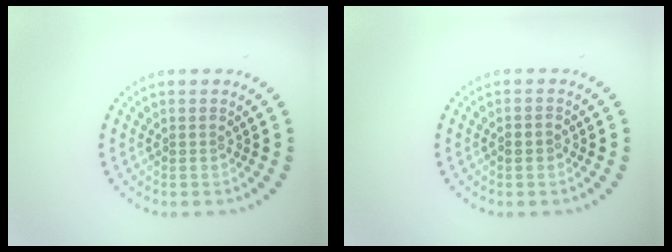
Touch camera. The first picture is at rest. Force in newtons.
{"total": 1.1, "press": 1.0, "slide": 0.4}